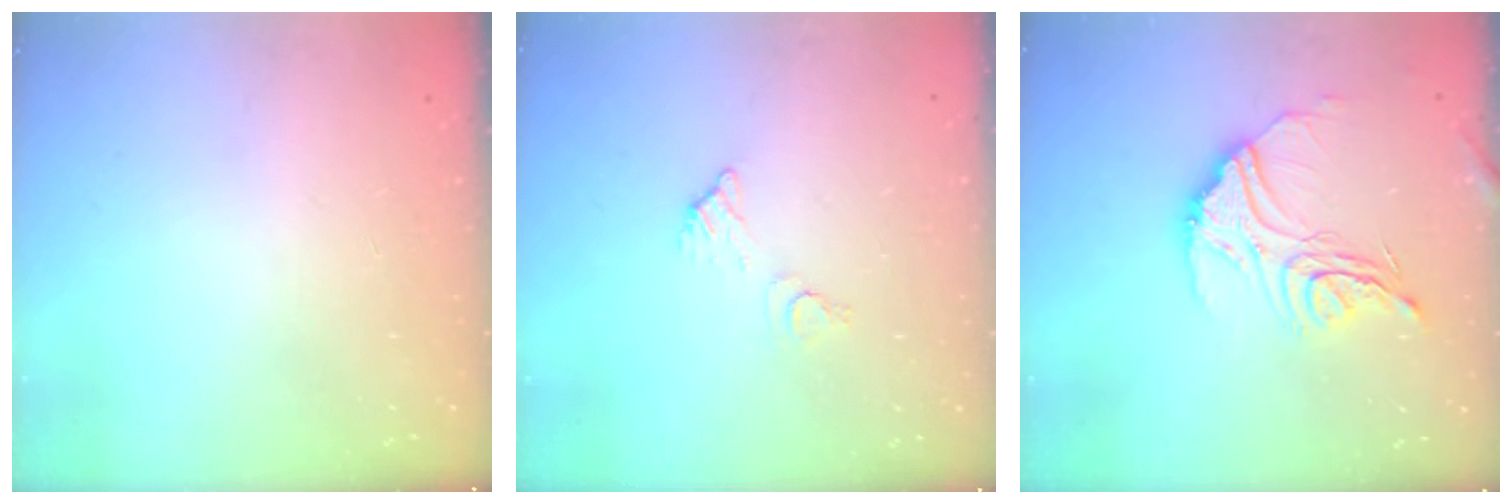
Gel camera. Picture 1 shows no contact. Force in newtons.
{"total": 5.6, "press": 5.6, "slide": 0.2}
{"total": 16.5, "press": 16.5, "slide": 1.2}